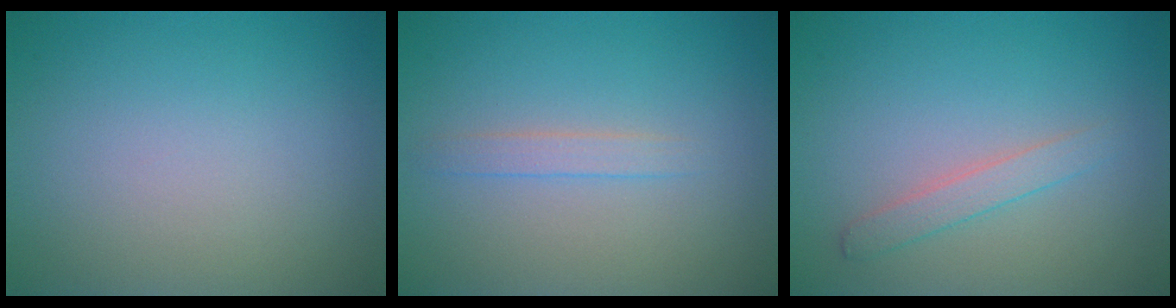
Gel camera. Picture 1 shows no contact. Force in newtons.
{"total": 1.3, "press": 1.3, "slide": 0.1}
{"total": 1.7, "press": 1.7, "slide": 0.1}